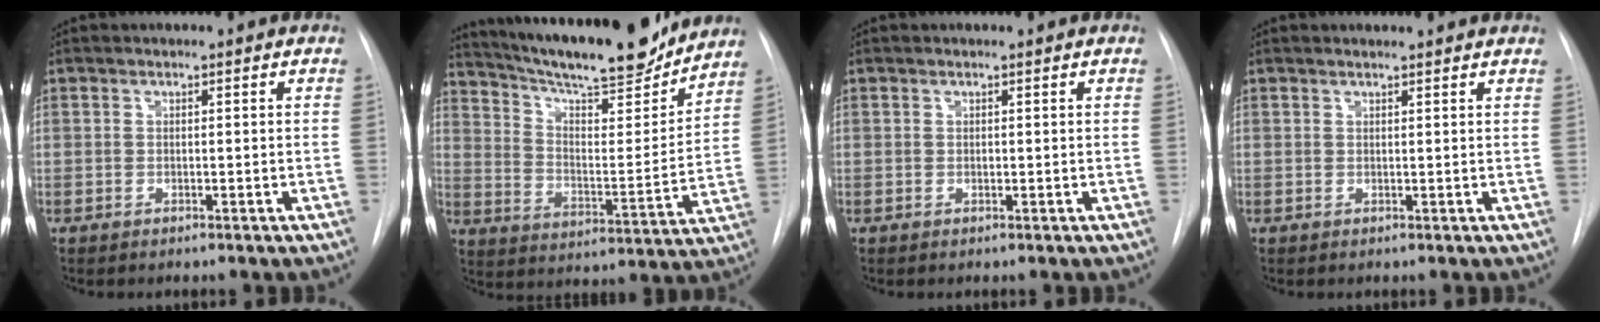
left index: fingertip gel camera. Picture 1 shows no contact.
{"total": 21.4, "force": [18.9, 3.1, 9.4], "torque": [-0.162, -0.013, 0.283]}
{"total": 0.0}
{"total": 3.0, "force": [2.9, 0.2, 0.7], "torque": [-0.014, 0.011, 0.030]}